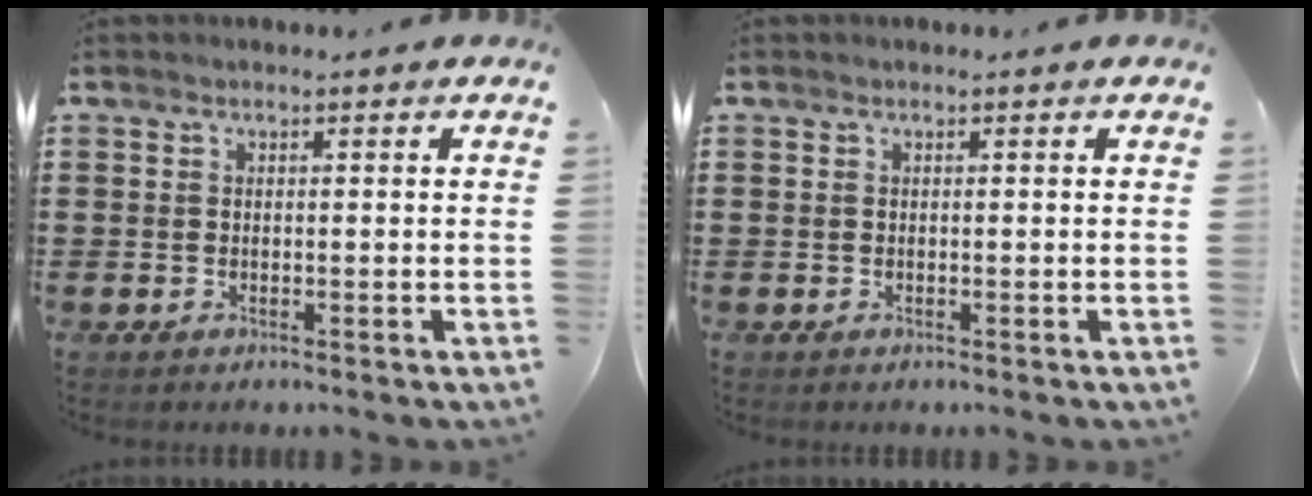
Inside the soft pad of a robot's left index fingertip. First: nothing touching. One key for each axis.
{"total": 0.0}